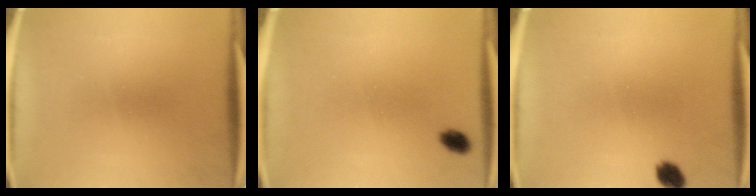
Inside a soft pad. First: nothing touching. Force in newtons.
{"total": 2.2}
{"total": 2.9}